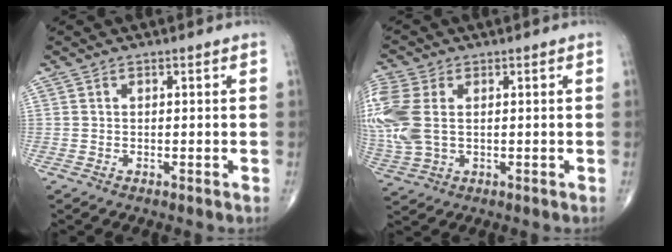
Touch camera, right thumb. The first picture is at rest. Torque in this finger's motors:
{"motor_torque": [0.23, 0.27, 0.83, 0.42, 0.11]}